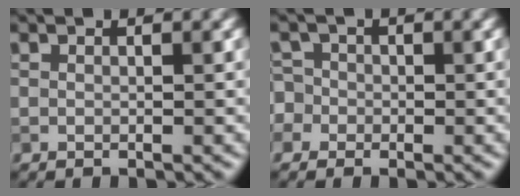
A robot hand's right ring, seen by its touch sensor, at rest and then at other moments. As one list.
[{"total": 3.7, "force": [-1.0, 3.5, 1.0], "torque": [-0.001, 0.019, -0.049]}]